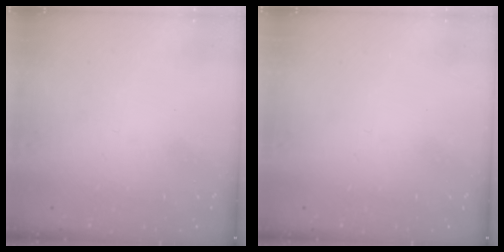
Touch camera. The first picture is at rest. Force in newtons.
{"total": 0.0}